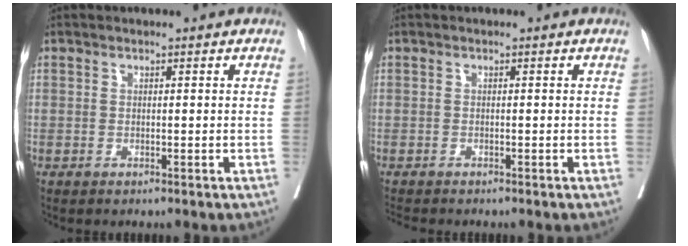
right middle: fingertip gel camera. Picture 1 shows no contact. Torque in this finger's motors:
{"motor_torque": [0.09, -0.08, -0.02, 0.00]}